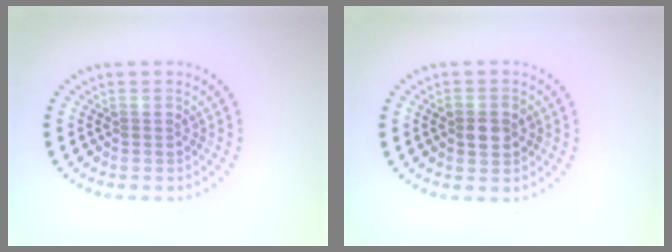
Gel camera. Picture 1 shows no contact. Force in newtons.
{"total": 2.6, "press": 2.6, "slide": 0.3}